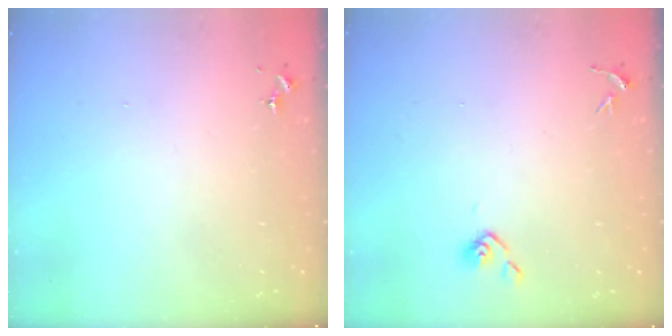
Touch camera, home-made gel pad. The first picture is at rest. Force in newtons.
{"total": 3.6, "press": 3.5, "slide": 0.9}